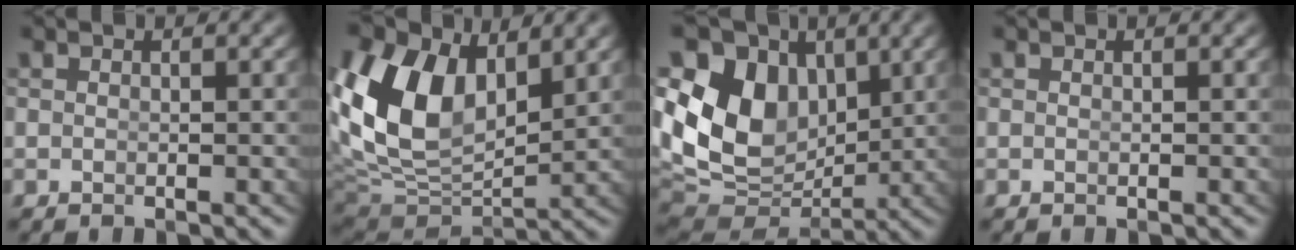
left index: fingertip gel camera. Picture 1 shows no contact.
{"total": 12.0, "force": [2.2, 8.6, 8.1], "torque": [-0.184, -0.019, 0.048]}
{"total": 16.3, "force": [1.7, 13.4, 9.1], "torque": [-0.181, -0.033, 0.031]}
{"total": 0.0}